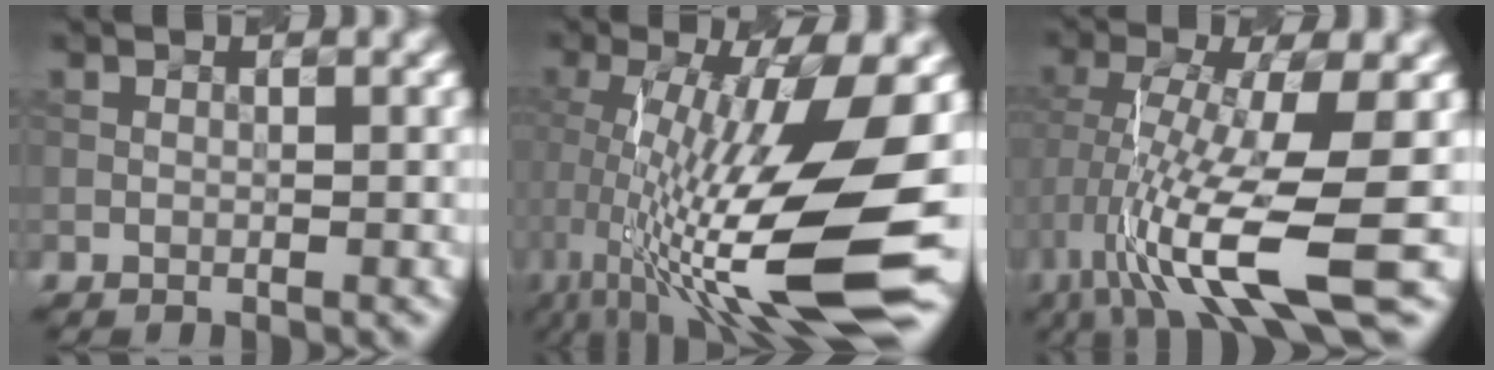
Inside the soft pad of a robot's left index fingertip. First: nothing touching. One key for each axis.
{"total": 15.1, "fx": -2.3, "fy": 3.8, "fz": 14.5, "tx": -0.258, "ty": -0.006, "tz": -0.035}
{"total": 11.1, "fx": -3.9, "fy": 2.3, "fz": 10.1, "tx": -0.195, "ty": -0.001, "tz": -0.066}